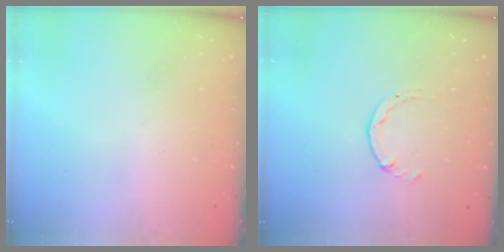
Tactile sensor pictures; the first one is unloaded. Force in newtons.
{"total": 1.1, "press": 1.1, "slide": 0.2}